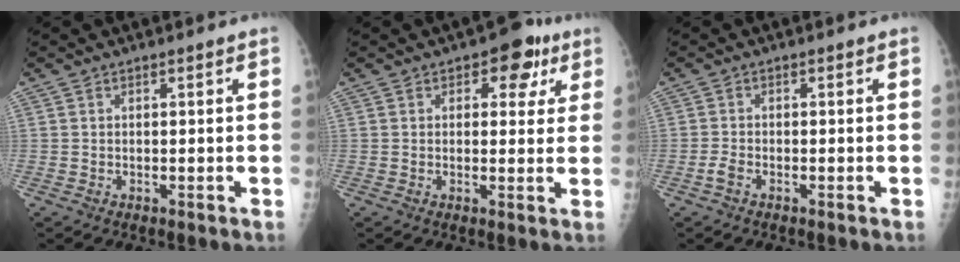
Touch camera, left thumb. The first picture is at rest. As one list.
[{"total": 6.8, "force": [3.0, 4.3, 4.2], "torque": [-0.006, -0.005, 0.029]}, {"total": 1.7, "force": [-1.0, 0.8, 1.1], "torque": [-0.026, 0.000, -0.022]}]